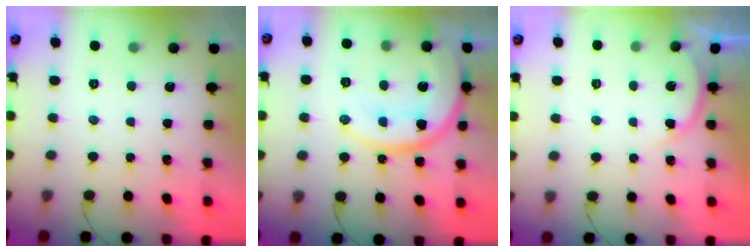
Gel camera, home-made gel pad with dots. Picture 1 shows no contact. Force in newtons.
{"total": 17.0, "press": 16.8, "slide": 2.1}
{"total": 2.9, "press": 2.9, "slide": 0.5}